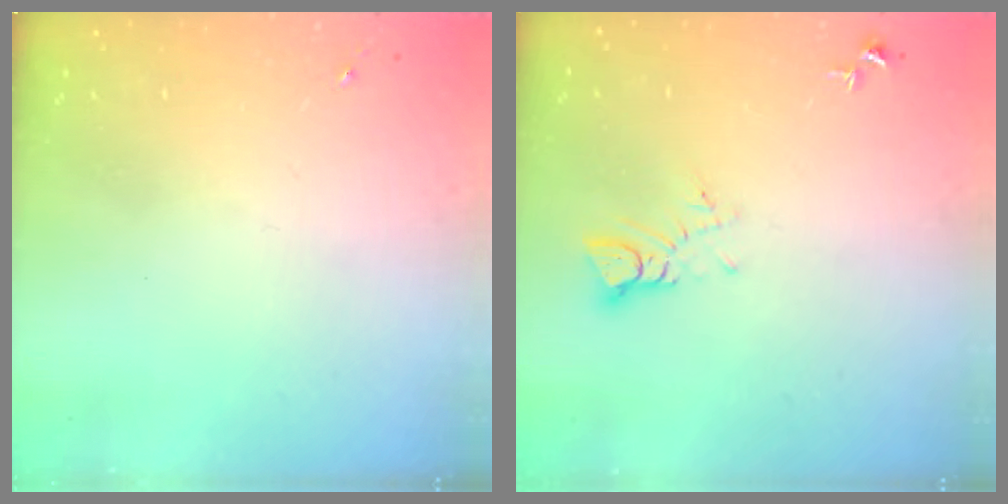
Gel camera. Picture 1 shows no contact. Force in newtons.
{"total": 4.2, "press": 4.2, "slide": 0.5}